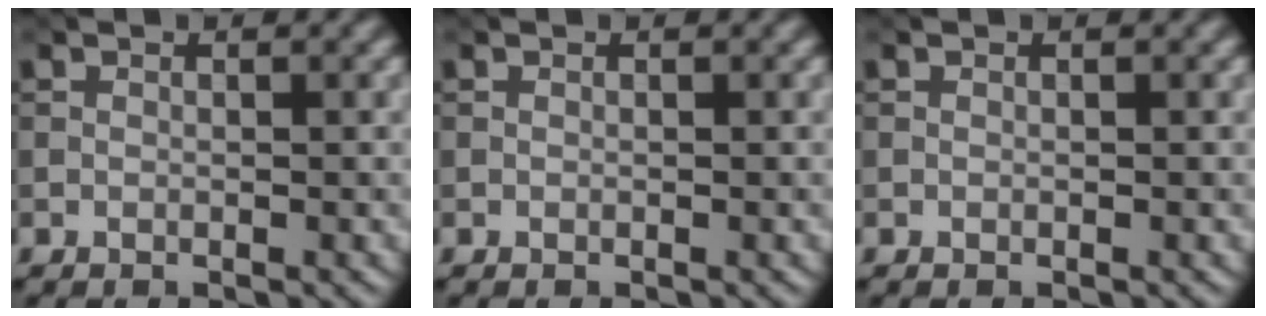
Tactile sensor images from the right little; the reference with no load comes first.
{"total": 0.0}
{"total": 0.0}